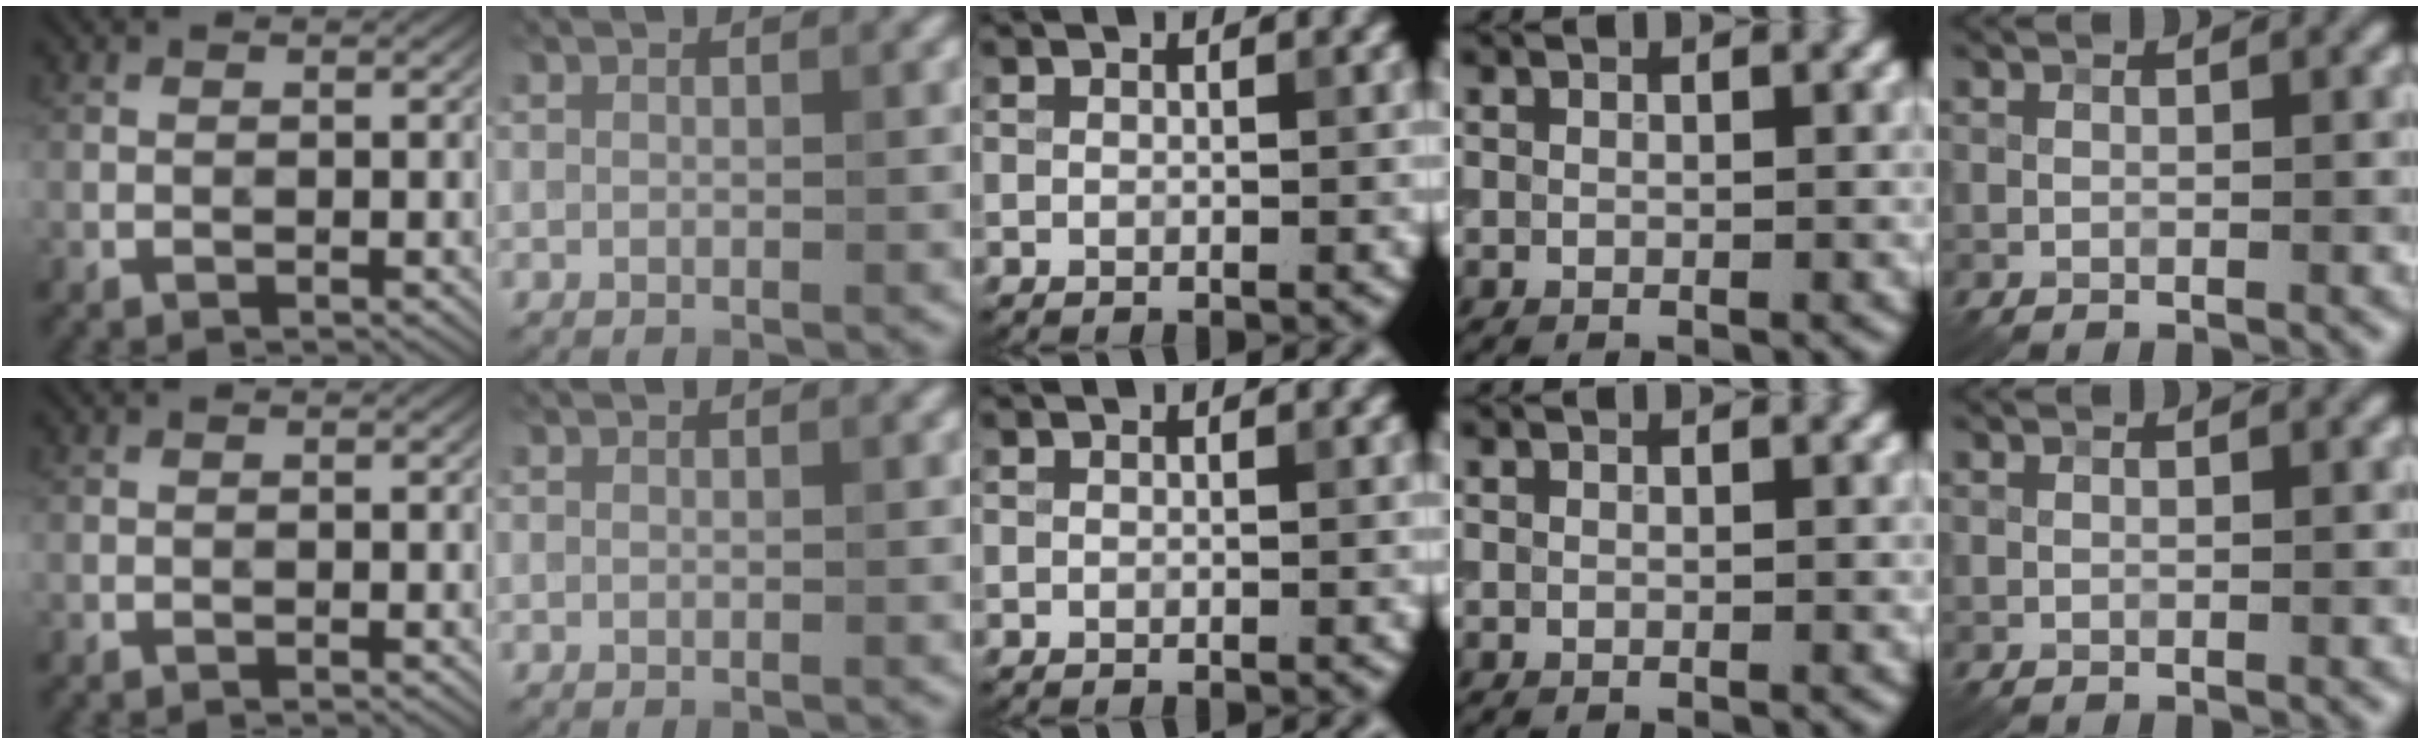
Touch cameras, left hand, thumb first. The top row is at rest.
{}